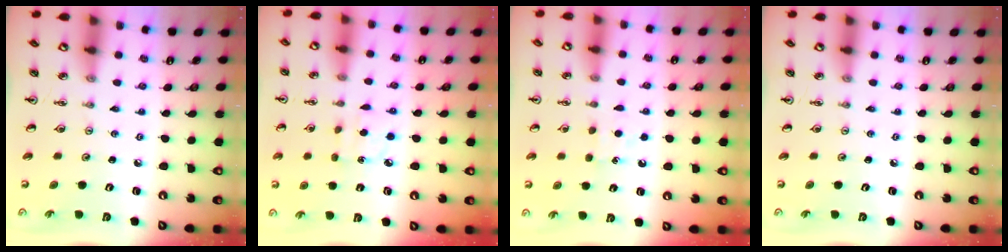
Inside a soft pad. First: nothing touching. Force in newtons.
{"total": 5.5, "press": 5.4, "slide": 0.6}
{"total": 5.3, "press": 5.3, "slide": 0.6}
{"total": 0.0}